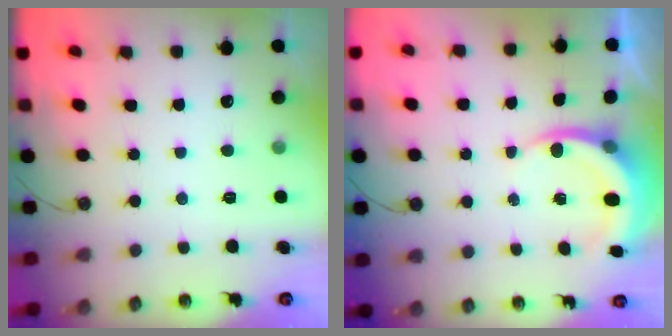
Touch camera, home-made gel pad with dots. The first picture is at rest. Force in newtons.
{"total": 4.7, "press": 4.7, "slide": 0.1}